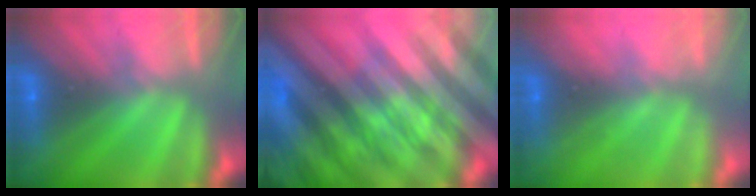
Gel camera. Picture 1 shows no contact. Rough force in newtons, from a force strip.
{"total": 7.1}
{"total": 2.1}